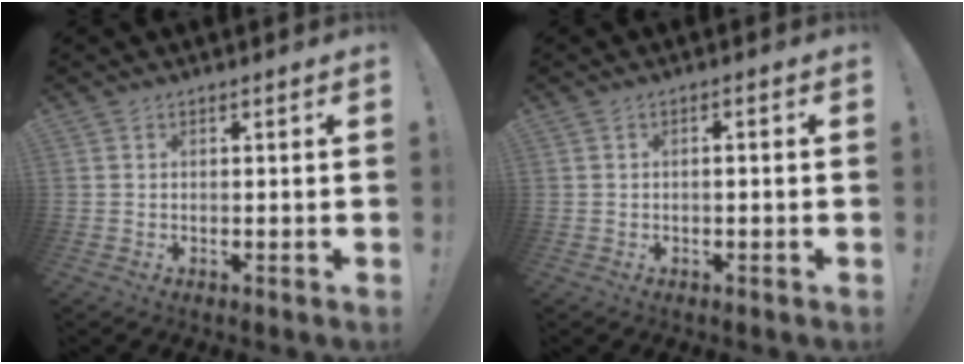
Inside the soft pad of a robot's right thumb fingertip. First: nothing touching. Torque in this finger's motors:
{"motor_torque": [-0.06, -0.19, -0.11, 0.09, 0.06]}